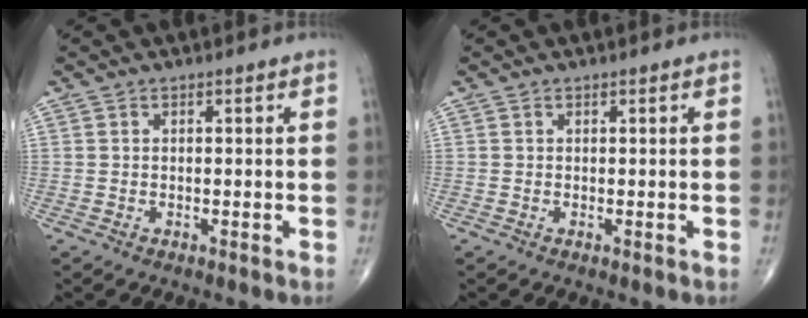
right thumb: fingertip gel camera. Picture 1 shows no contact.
{"total": 0.0}